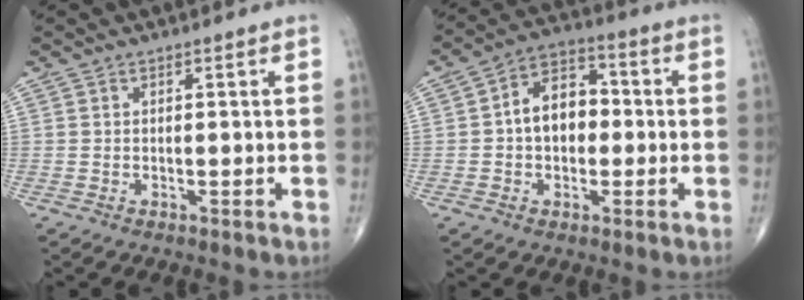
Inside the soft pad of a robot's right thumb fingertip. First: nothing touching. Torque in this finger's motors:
{"motor_torque": [-0.25, 0.68, 0.44, 0.27, 0.10]}